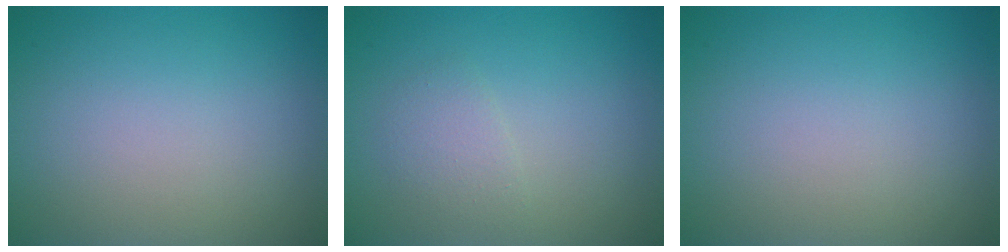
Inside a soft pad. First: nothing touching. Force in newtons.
{"total": 1.5, "press": 1.5, "slide": 0.0}
{"total": 0.0}